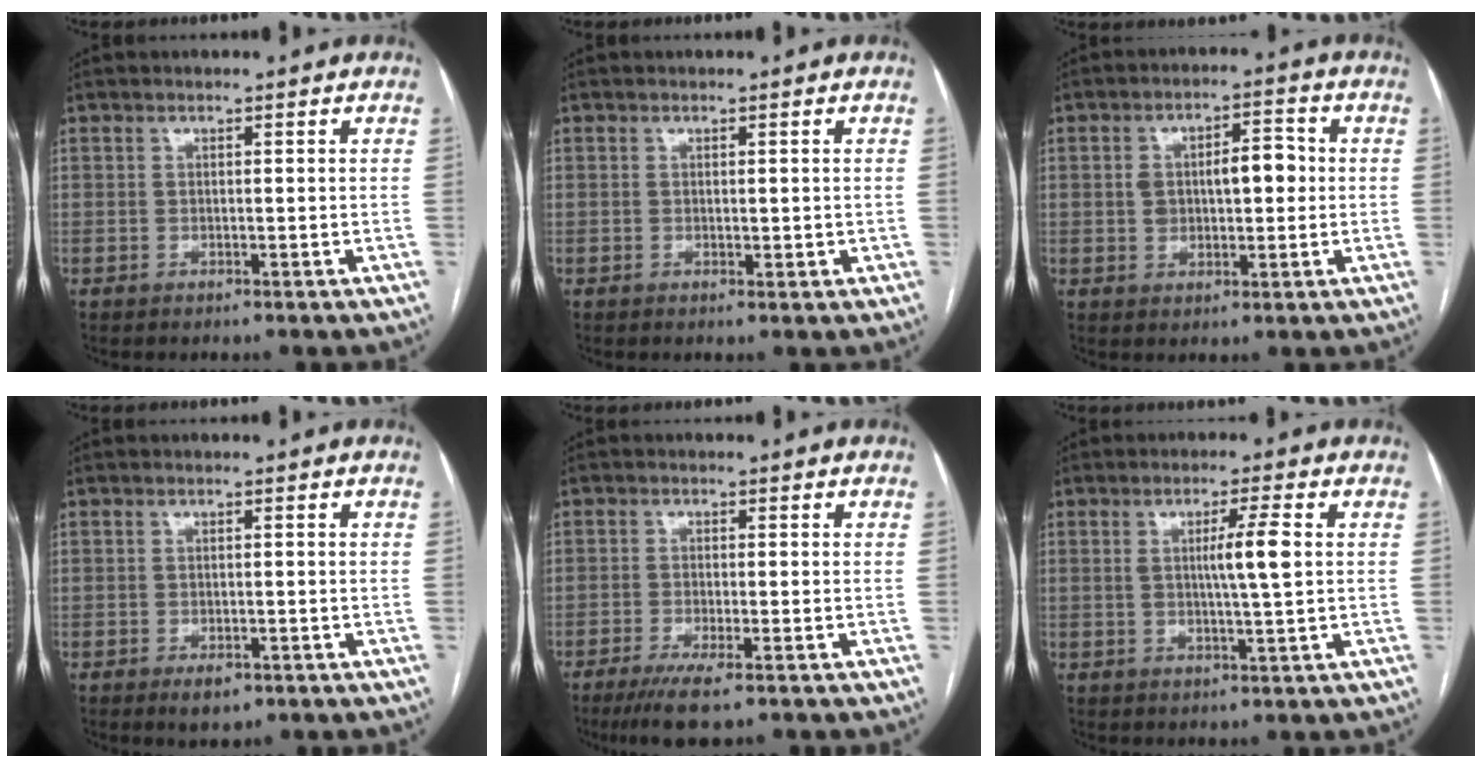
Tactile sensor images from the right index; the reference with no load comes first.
{"total": 1.2, "force": [0.0, 0.7, 1.0], "torque": [-0.014, -0.003, 0.003]}
{"total": 7.4, "force": [0.5, 3.6, 6.4], "torque": [-0.106, 0.023, 0.013]}
{"total": 2.8, "force": [-1.5, 1.5, 1.8], "torque": [-0.025, -0.002, -0.015]}
{"total": 5.8, "force": [-3.8, 0.7, 4.3], "torque": [-0.075, -0.016, -0.063]}
{"total": 5.4, "force": [0.7, -0.3, 5.3], "torque": [-0.093, -0.002, 0.013]}